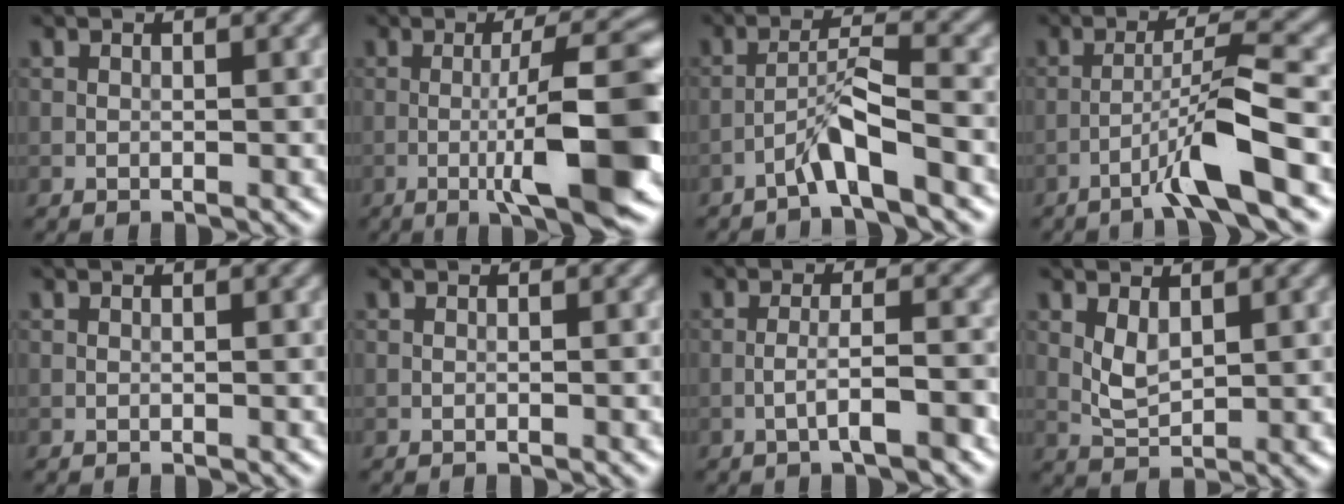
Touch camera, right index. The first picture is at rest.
{"total": 10.1, "force": [-2.0, 1.7, 9.8], "torque": [-0.132, 0.006, -0.037]}
{"total": 3.4, "force": [-2.3, 0.0, 2.5], "torque": [-0.047, 0.018, -0.048]}
{"total": 5.7, "force": [-3.0, 0.0, 4.8], "torque": [-0.082, 0.020, -0.062]}
{"total": 0.0}
{"total": 0.7, "force": [-0.2, 0.1, 0.7], "torque": [-0.008, -0.001, -0.004]}
{"total": 3.3, "force": [-1.6, 0.4, 2.9], "torque": [-0.049, 0.011, -0.032]}
{"total": 2.5, "force": [0.9, 1.2, 1.9], "torque": [-0.045, -0.005, 0.023]}